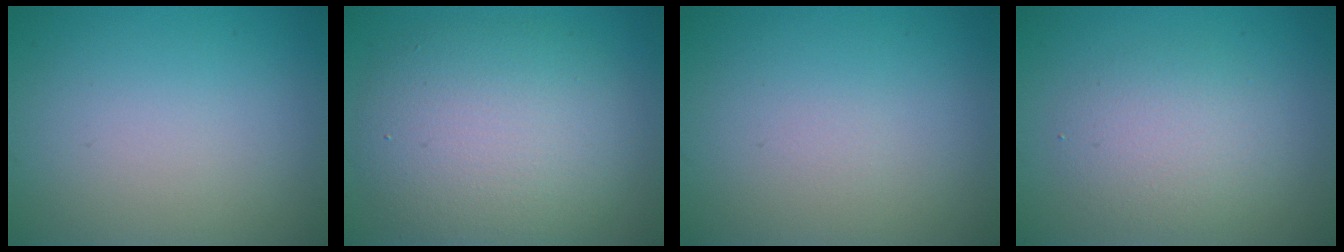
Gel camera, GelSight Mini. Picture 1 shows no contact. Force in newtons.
{"total": 8.1, "press": 8.1, "slide": 0.3}
{"total": 0.0}
{"total": 3.2, "press": 3.2, "slide": 0.1}